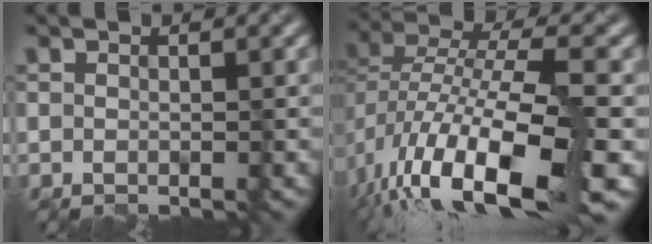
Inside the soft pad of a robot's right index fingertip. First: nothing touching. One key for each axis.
{"total": 15.0, "fx": -6.4, "fy": 5.6, "fz": 12.3, "tx": -0.237, "ty": 0.001, "tz": -0.118}